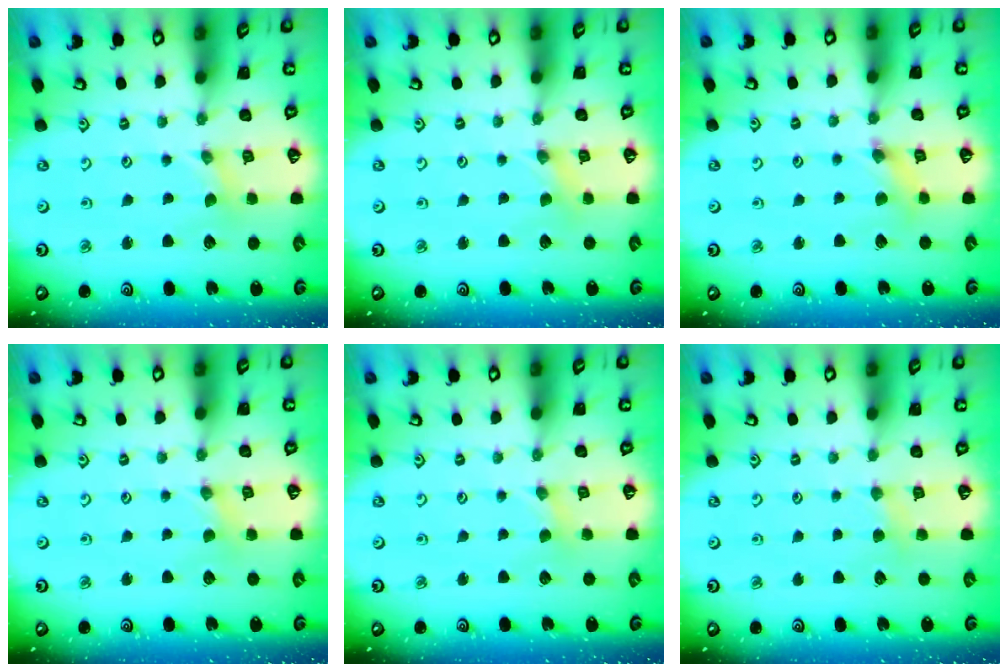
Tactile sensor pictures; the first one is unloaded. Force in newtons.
{"total": 0.0}
{"total": 2.4, "press": 2.4, "slide": 0.4}
{"total": 2.1, "press": 2.0, "slide": 0.4}
{"total": 0.9, "press": 0.9, "slide": 0.2}
{"total": 3.4, "press": 3.3, "slide": 0.5}